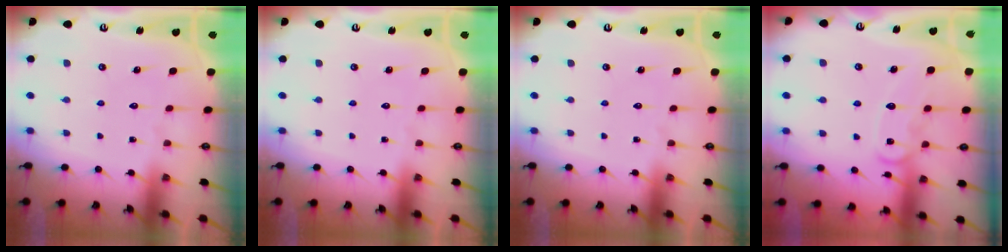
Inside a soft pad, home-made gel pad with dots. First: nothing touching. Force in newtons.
{"total": 0.0}
{"total": 0.0}
{"total": 10.7, "press": 10.6, "slide": 1.0}